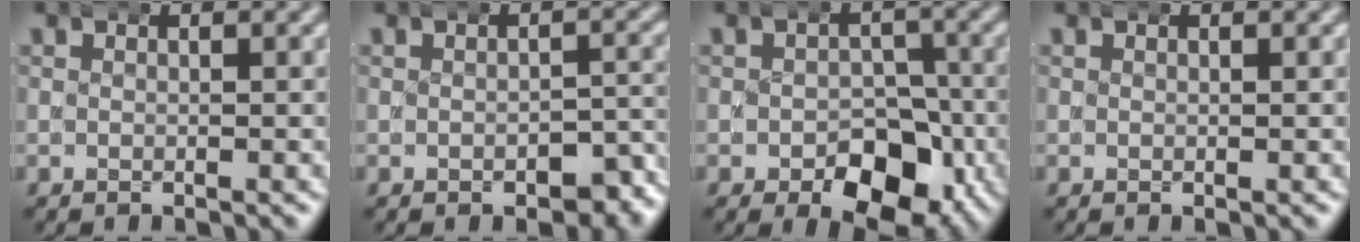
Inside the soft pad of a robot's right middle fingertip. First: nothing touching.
{"total": 3.4, "force": [-2.4, 1.5, 1.9], "torque": [-0.022, -0.004, -0.035]}
{"total": 7.4, "force": [-3.2, 4.8, 4.7], "torque": [-0.065, -0.033, -0.037]}
{"total": 0.0}